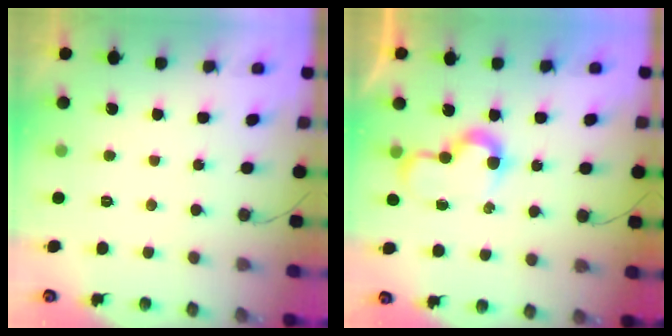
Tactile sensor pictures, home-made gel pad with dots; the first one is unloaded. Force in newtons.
{"total": 7.9, "press": 7.9, "slide": 0.3}